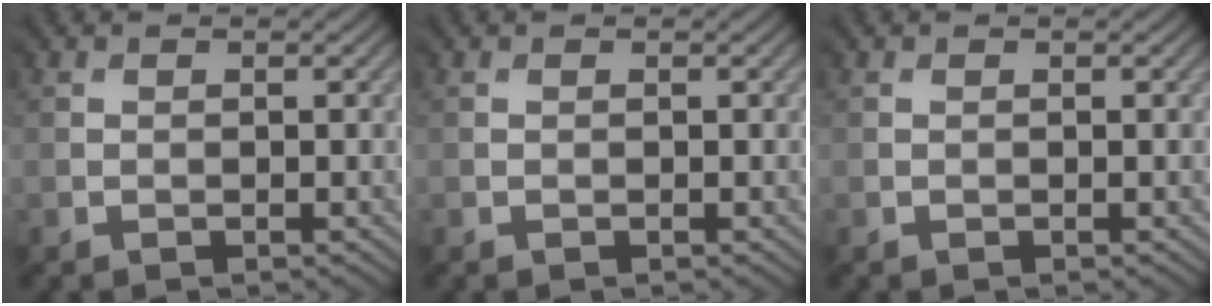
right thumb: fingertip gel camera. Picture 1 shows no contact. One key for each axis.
{"total": 0.0}
{"total": 0.0}